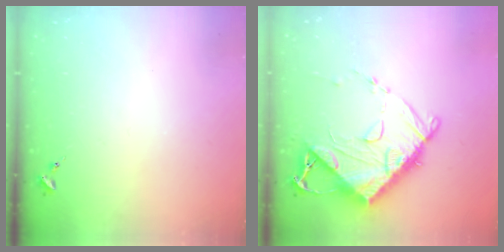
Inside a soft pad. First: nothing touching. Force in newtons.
{"total": 13.6, "press": 13.6, "slide": 0.8}